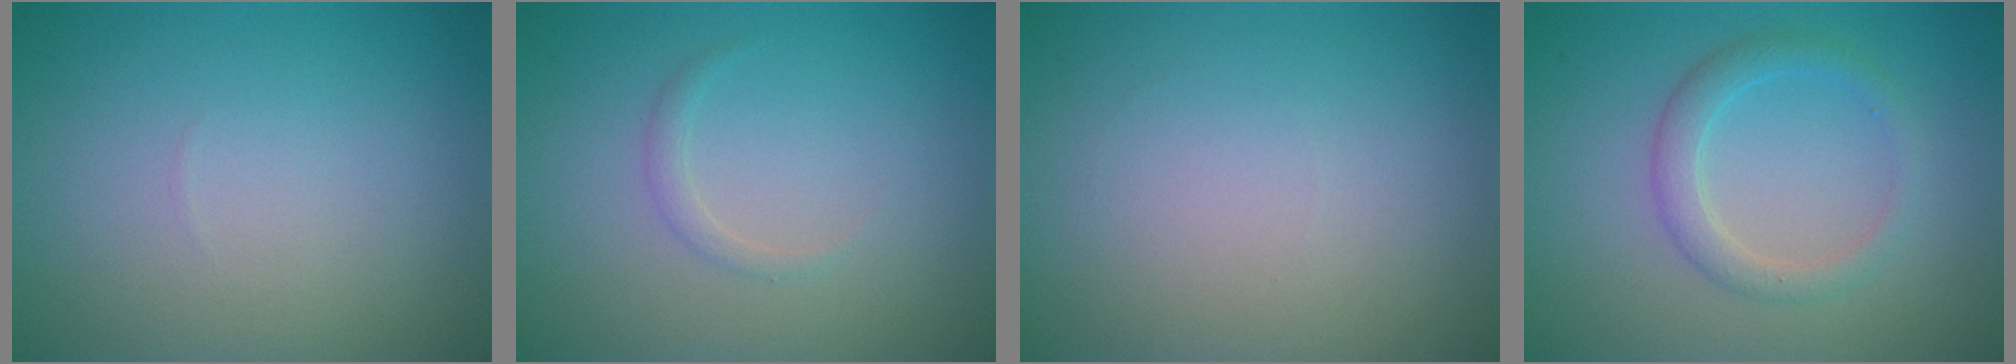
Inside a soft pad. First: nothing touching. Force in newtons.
{"total": 0.9, "press": 0.9, "slide": 0.1}
{"total": 0.0}
{"total": 2.3, "press": 2.3, "slide": 0.1}